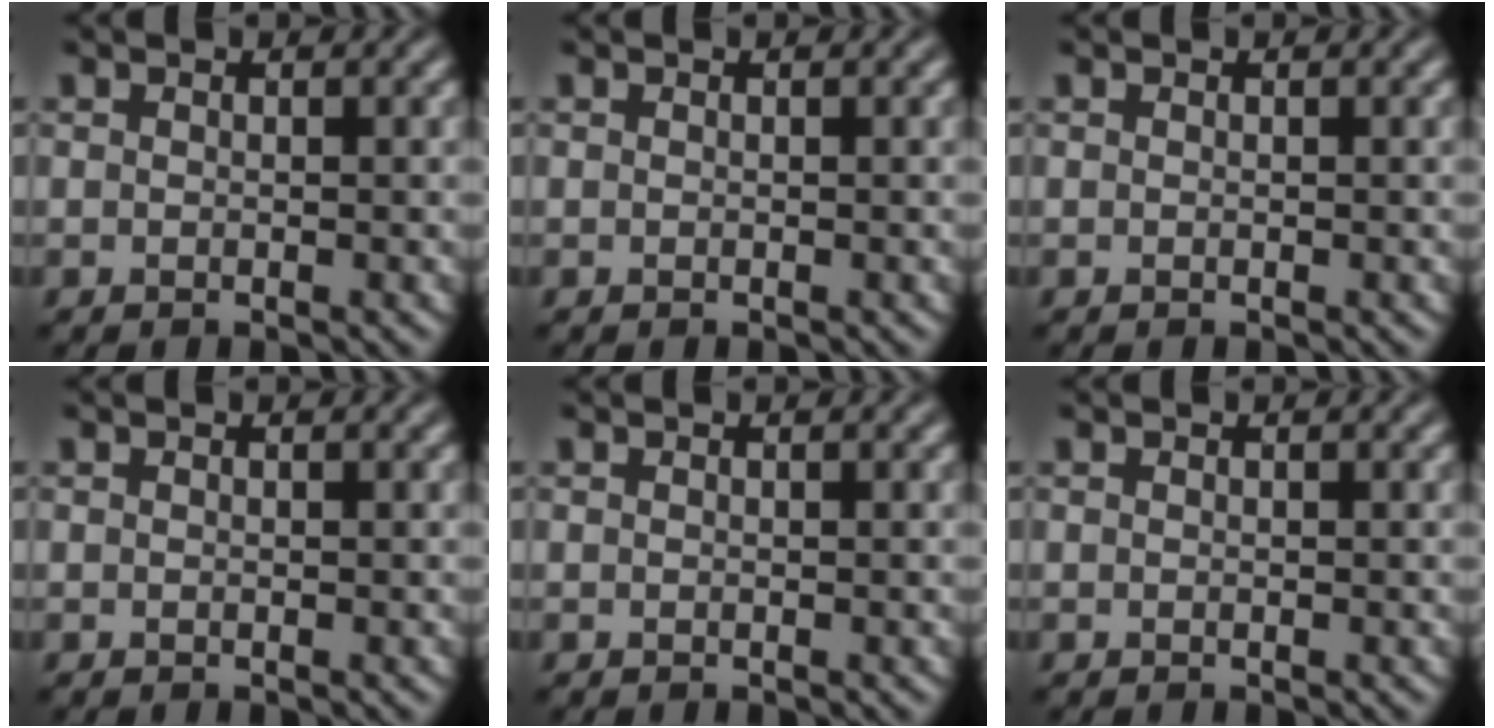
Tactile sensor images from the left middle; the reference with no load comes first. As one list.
[{"total": 0.0}, {"total": 0.0}, {"total": 0.0}, {"total": 0.0}, {"total": 0.0}]